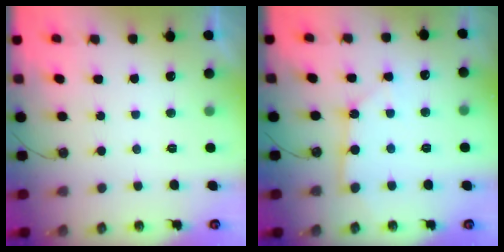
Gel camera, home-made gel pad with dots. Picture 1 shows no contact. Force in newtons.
{"total": 3.0, "press": 3.0, "slide": 0.2}